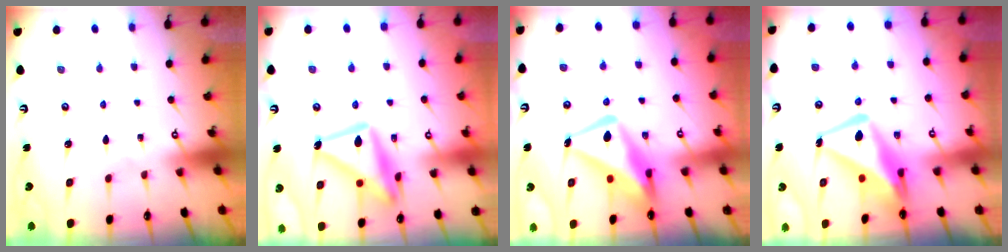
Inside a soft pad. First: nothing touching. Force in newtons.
{"total": 18.4, "press": 18.3, "slide": 1.4}
{"total": 14.9, "press": 14.8, "slide": 1.7}
{"total": 14.2, "press": 14.1, "slide": 1.5}